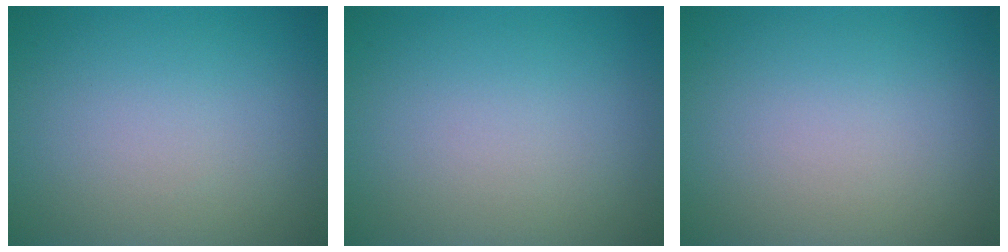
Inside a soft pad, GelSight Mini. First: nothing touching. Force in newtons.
{"total": 0.0}
{"total": 0.0}